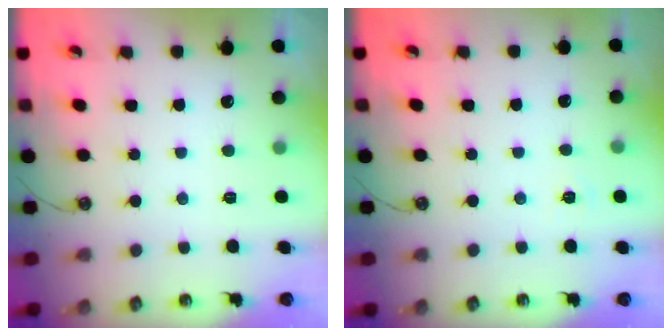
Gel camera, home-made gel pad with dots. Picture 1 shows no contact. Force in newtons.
{"total": 2.1, "press": 2.1, "slide": 0.3}